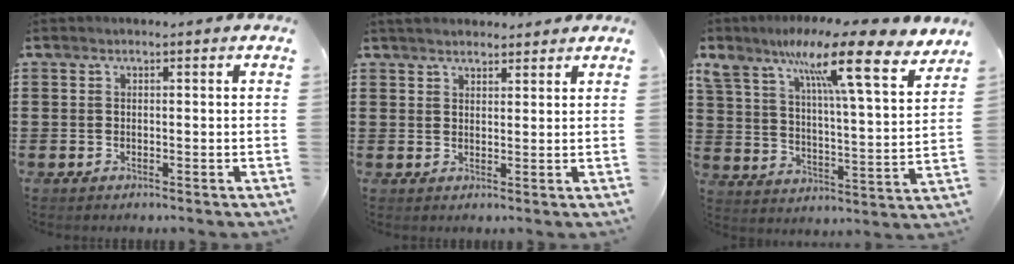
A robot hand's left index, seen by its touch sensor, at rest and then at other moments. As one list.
[{"total": 2.5, "force": [2.4, 0.6, 0.3], "torque": [-0.011, 0.002, 0.048]}, {"total": 13.6, "force": [9.9, 2.2, 9.1], "torque": [-0.158, -0.063, 0.151]}]